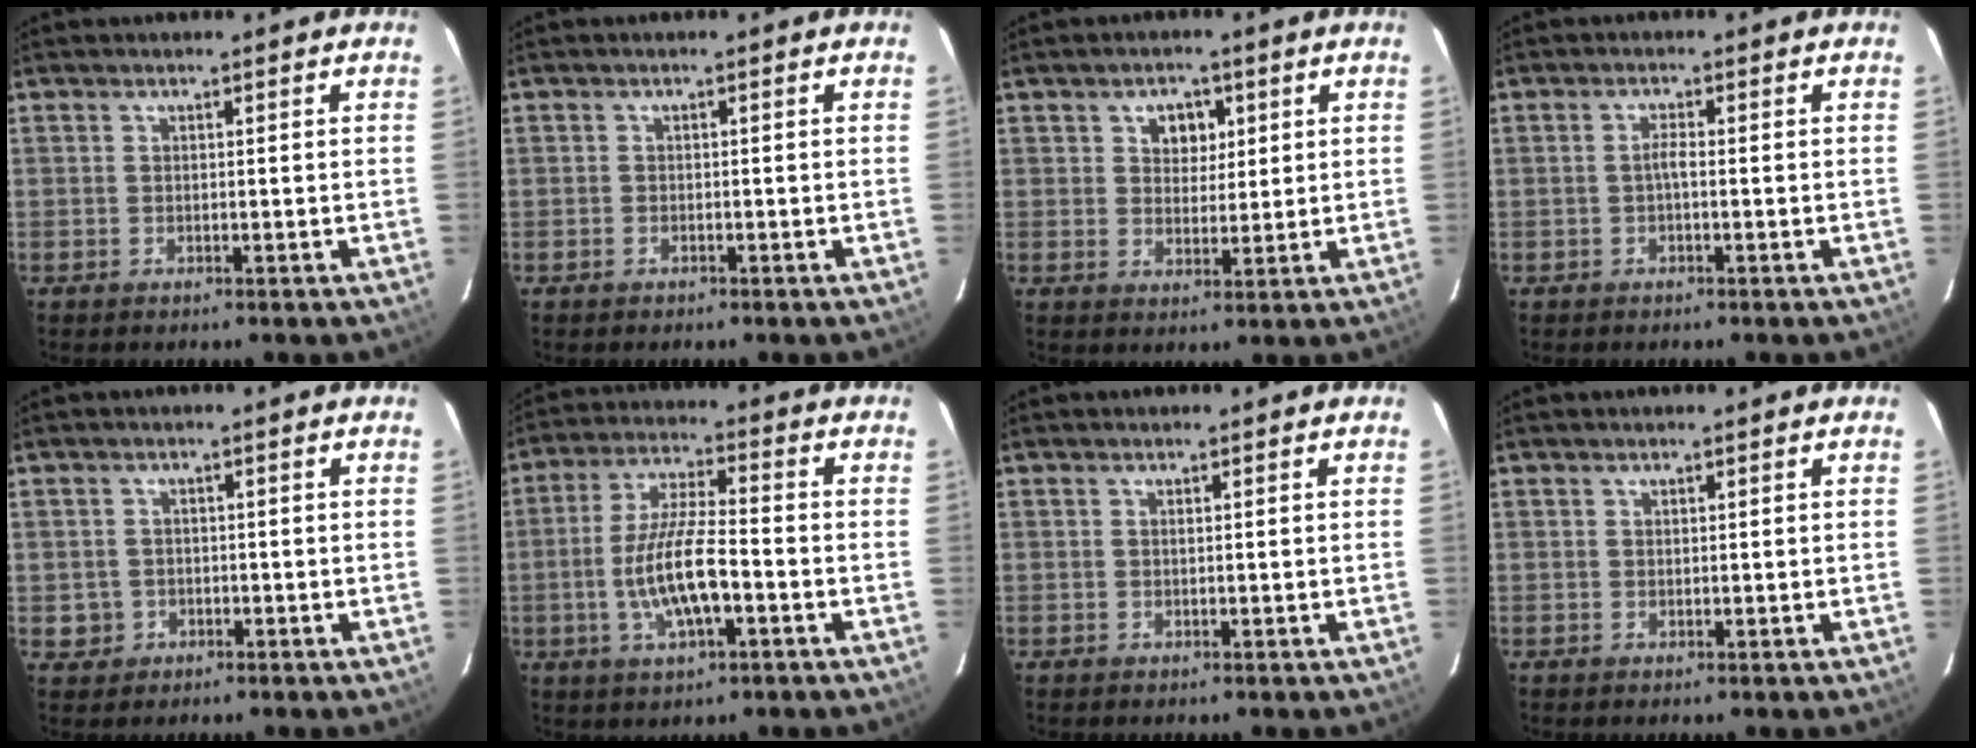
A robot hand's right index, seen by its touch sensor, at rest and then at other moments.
{"total": 0.9, "force": [-0.6, 0.6, 0.0], "torque": [-0.001, 0.003, -0.010]}
{"total": 4.5, "force": [1.7, 3.5, 2.2], "torque": [-0.026, 0.007, 0.030]}
{"total": 1.3, "force": [-0.4, 0.1, 1.3], "torque": [-0.025, 0.005, -0.009]}
{"total": 3.1, "force": [-0.7, 3.0, 0.3], "torque": [-0.010, 0.008, -0.007]}
{"total": 11.4, "force": [-3.4, 2.8, 10.5], "torque": [-0.210, -0.003, -0.059]}
{"total": 0.0}
{"total": 0.0}